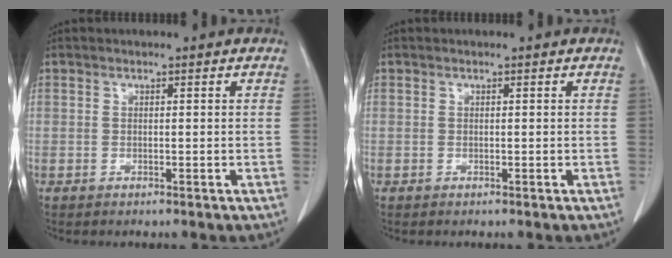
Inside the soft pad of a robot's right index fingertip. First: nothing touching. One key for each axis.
{"total": 0.0}